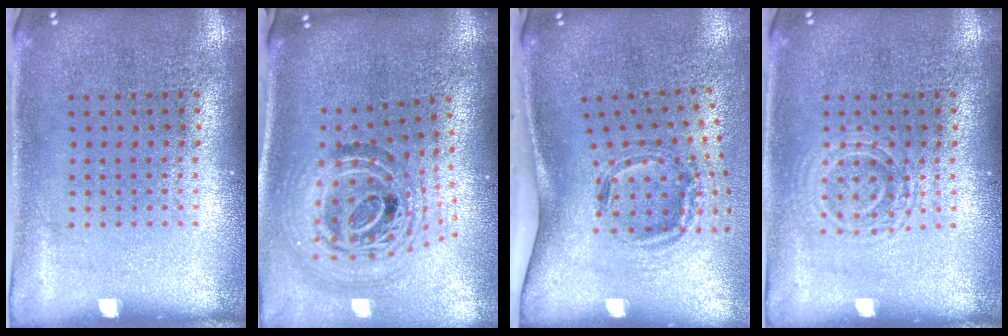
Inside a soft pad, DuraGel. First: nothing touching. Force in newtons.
{"total": 1.9, "press": 1.5, "slide": 1.0}
{"total": 1.9, "press": 1.2, "slide": 1.4}
{"total": 2.0, "press": 2.0, "slide": 0.4}